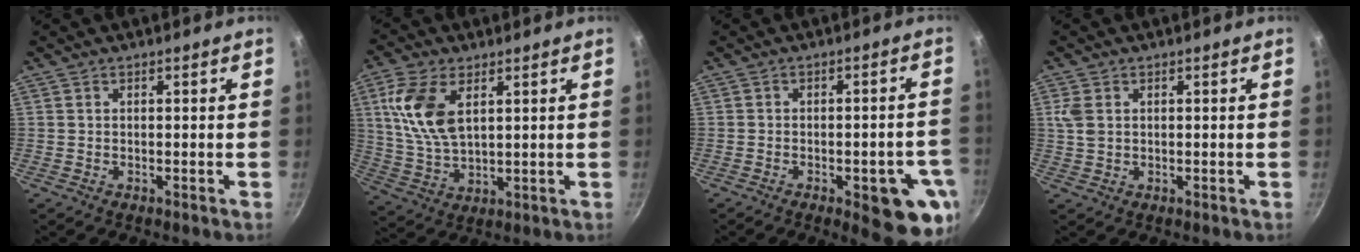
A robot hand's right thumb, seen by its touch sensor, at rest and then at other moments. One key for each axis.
{"total": 11.8, "fx": 3.9, "fy": 6.3, "fz": 9.1, "tx": -0.181, "ty": -0.012, "tz": 0.083}
{"total": 12.2, "fx": -4.7, "fy": 4.4, "fz": 10.4, "tx": -0.092, "ty": 0.014, "tz": -0.056}
{"total": 3.5, "fx": 0.9, "fy": 2.5, "fz": 2.3, "tx": -0.046, "ty": 0.002, "tz": 0.018}